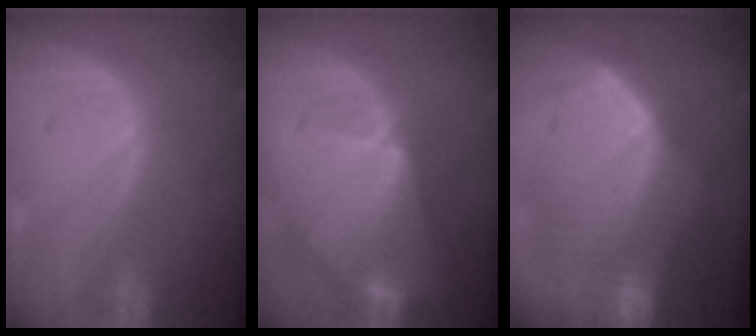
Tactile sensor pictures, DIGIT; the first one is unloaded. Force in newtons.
{"total": 8.9, "press": 8.9, "slide": 0.5}
{"total": 10.8, "press": 9.4, "slide": 5.3}